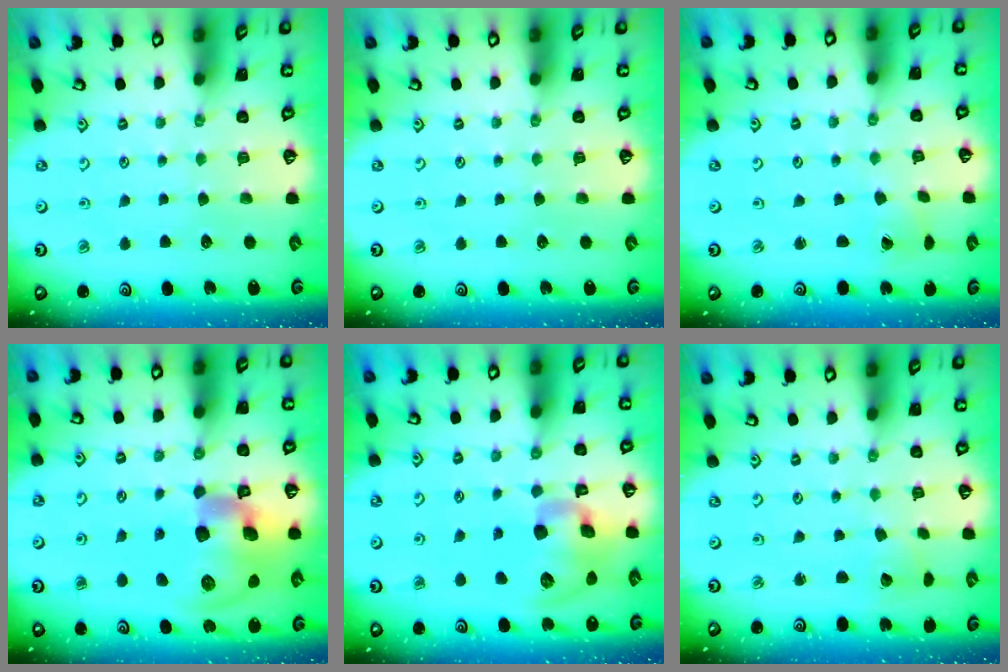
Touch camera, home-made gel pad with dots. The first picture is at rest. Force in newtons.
{"total": 0.0}
{"total": 0.9, "press": 0.9, "slide": 0.3}
{"total": 20.9, "press": 20.6, "slide": 3.6}
{"total": 15.1, "press": 14.9, "slide": 2.3}
{"total": 2.0, "press": 2.0, "slide": 0.1}